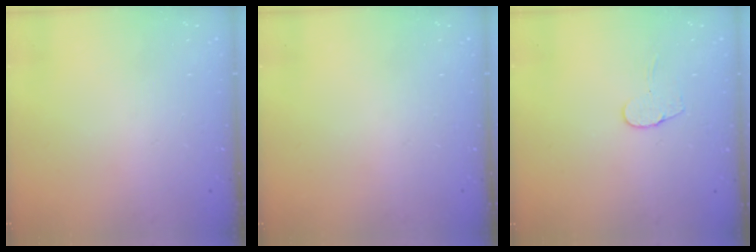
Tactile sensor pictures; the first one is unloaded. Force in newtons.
{"total": 0.0}
{"total": 5.6, "press": 5.6, "slide": 0.4}